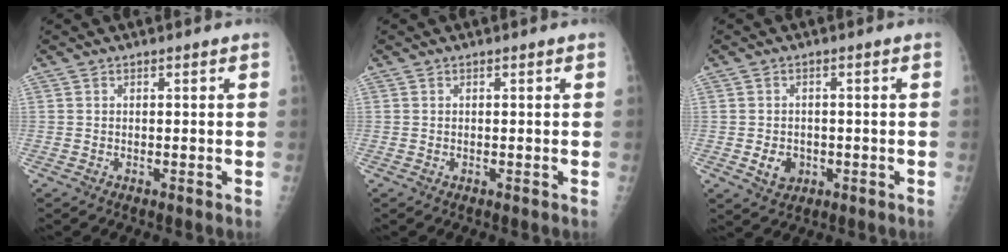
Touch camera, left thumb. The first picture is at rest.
{"total": 0.0}
{"total": 3.9, "force": [-0.8, 3.2, 2.0], "torque": [-0.018, 0.002, -0.003]}